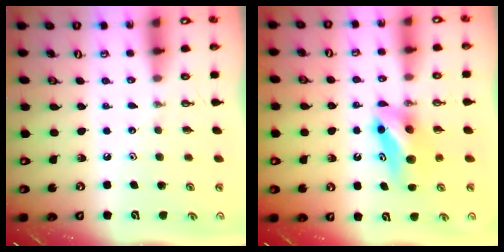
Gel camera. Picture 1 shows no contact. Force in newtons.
{"total": 8.6, "press": 7.8, "slide": 3.6}